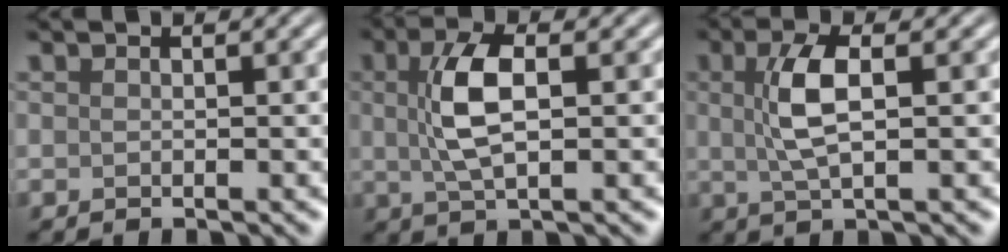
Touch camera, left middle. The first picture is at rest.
{"total": 4.7, "force": [0.7, 1.8, 4.3], "torque": [-0.095, 0.009, 0.011]}
{"total": 3.9, "force": [0.7, 1.2, 3.7], "torque": [-0.084, 0.006, 0.012]}